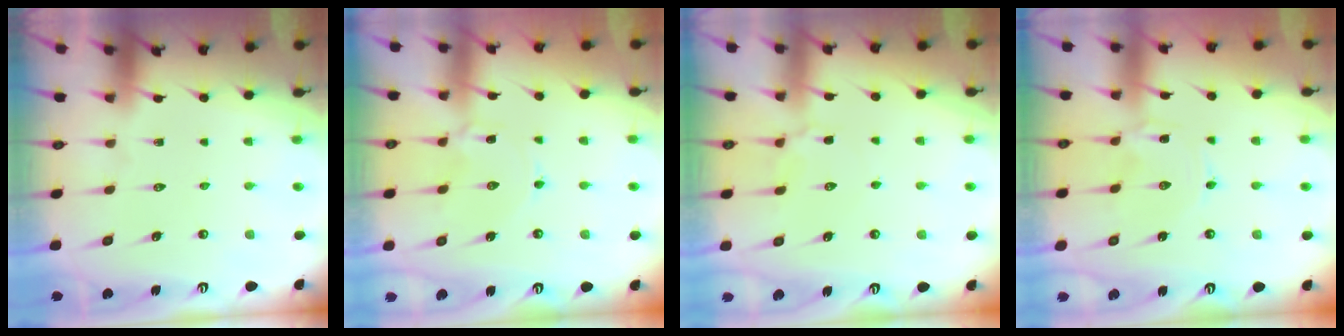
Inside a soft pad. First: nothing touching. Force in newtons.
{"total": 1.9, "press": 1.9, "slide": 0.4}
{"total": 3.6, "press": 3.6, "slide": 0.7}
{"total": 0.0}